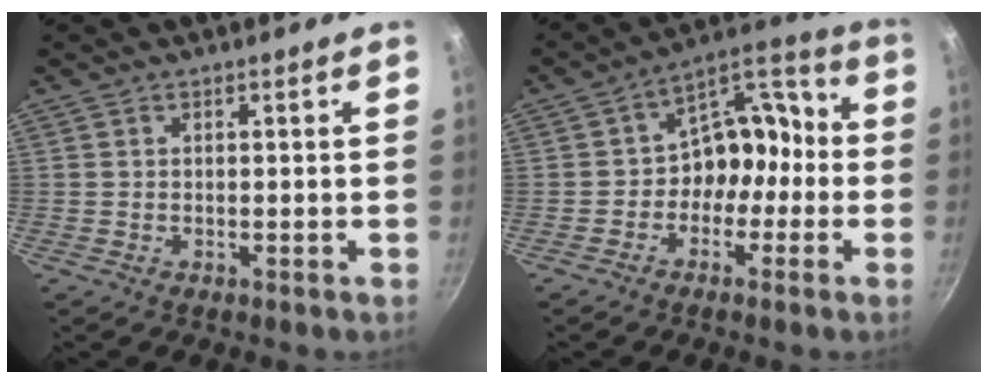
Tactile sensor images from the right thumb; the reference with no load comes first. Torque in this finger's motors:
{"motor_torque": [0.22, 0.09, -0.16, -0.15, 0.17]}